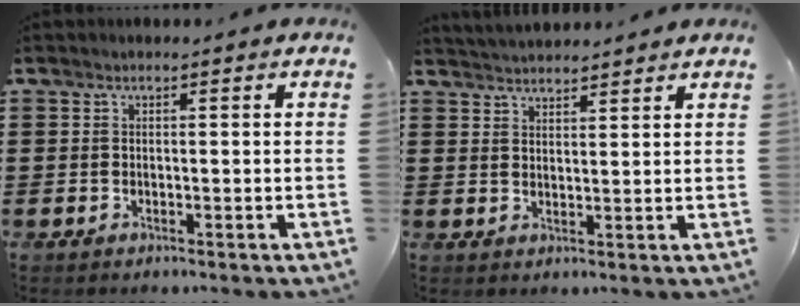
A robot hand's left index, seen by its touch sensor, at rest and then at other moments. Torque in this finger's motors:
{"motor_torque": [2.14, 0.00, 0.25, 0.12]}